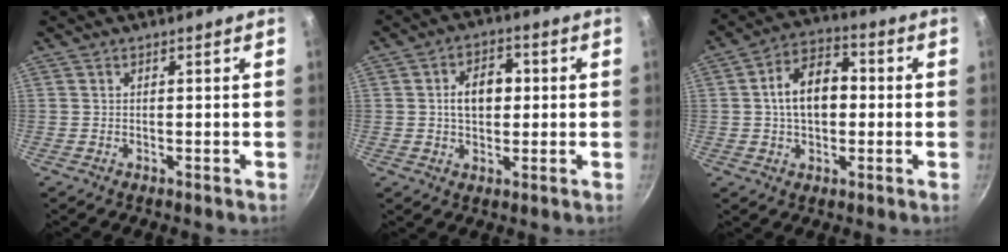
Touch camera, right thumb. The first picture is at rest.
{"total": 7.8, "force": [0.7, 5.2, 5.8], "torque": [-0.074, 0.013, 0.008]}
{"total": 11.5, "force": [0.6, 7.4, 8.8], "torque": [-0.131, 0.026, 0.002]}